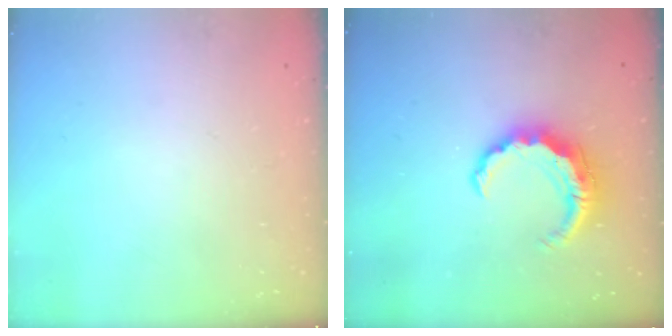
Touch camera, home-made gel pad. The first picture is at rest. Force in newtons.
{"total": 9.4, "press": 9.3, "slide": 1.0}